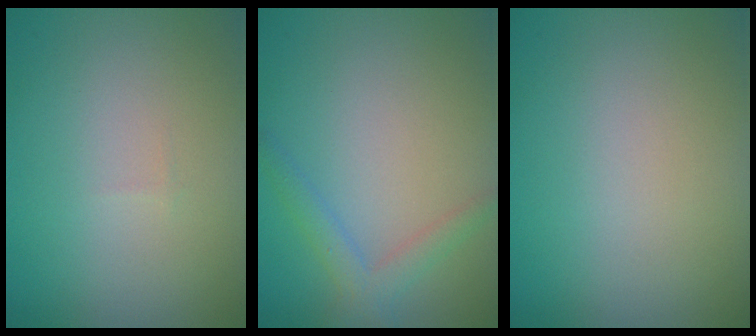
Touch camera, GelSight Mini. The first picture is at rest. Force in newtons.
{"total": 2.2, "press": 2.2, "slide": 0.0}
{"total": 0.0}